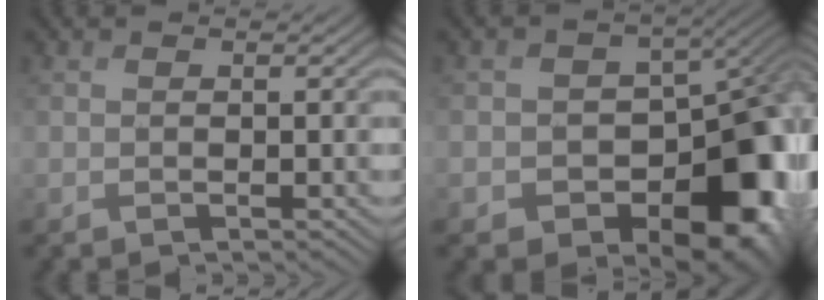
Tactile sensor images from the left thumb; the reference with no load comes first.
{"total": 15.3, "force": [-5.4, 11.2, 8.9], "torque": [-0.107, -0.028, -0.076]}